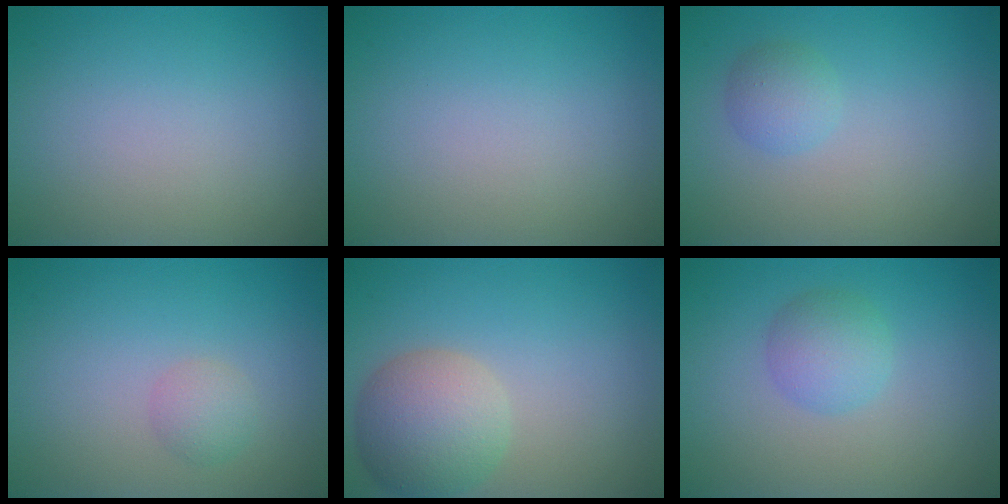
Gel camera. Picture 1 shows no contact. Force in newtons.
{"total": 0.0}
{"total": 1.8, "press": 1.8, "slide": 0.0}
{"total": 1.5, "press": 1.5, "slide": 0.1}
{"total": 5.4, "press": 5.4, "slide": 0.5}
{"total": 2.6, "press": 2.6, "slide": 0.1}